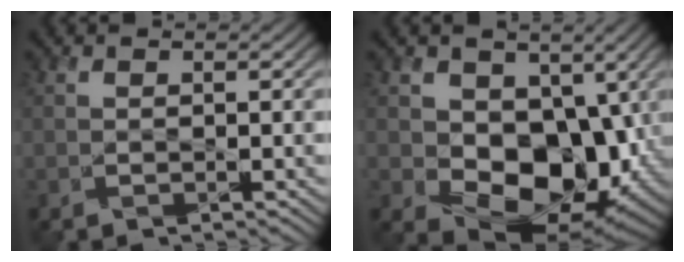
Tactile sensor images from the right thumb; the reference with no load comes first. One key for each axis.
{"total": 12.1, "fx": -0.3, "fy": 8.7, "fz": 8.4, "tx": -0.145, "ty": -0.030, "tz": -0.005}